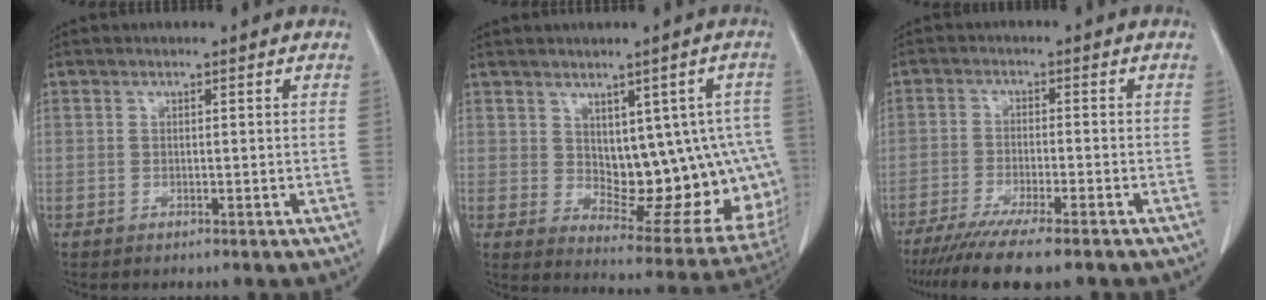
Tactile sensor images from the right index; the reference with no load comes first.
{"total": 15.6, "force": [0.3, 7.9, 13.5], "torque": [-0.128, 0.011, 0.030]}
{"total": 11.5, "force": [-9.3, 0.4, 6.8], "torque": [-0.096, -0.027, -0.144]}